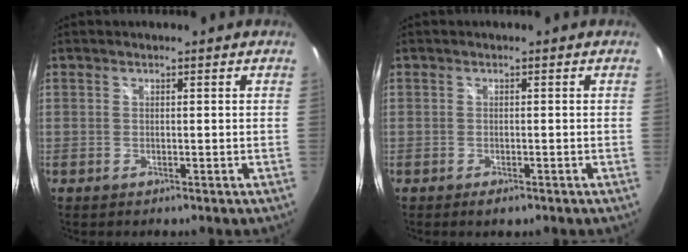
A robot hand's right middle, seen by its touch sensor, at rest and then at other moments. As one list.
[{"total": 1.8, "force": [-1.2, 0.7, 1.1], "torque": [-0.020, -0.007, -0.018]}]